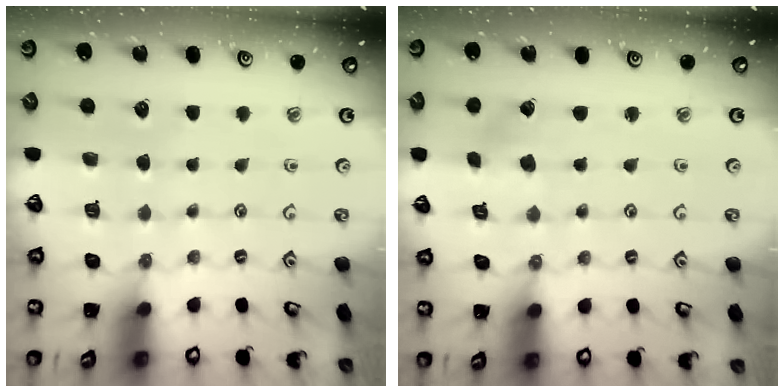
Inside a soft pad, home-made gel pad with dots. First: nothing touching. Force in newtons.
{"total": 0.8, "press": 0.7, "slide": 0.2}